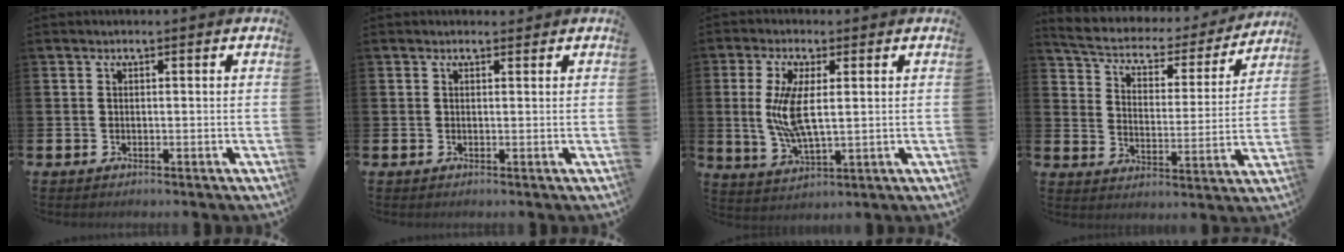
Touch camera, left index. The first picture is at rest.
{"total": 0.7, "force": [0.6, 0.3, 0.0], "torque": [0.010, 0.000, 0.009]}
{"total": 7.4, "force": [1.5, 2.9, 6.7], "torque": [-0.144, 0.001, 0.023]}
{"total": 5.1, "force": [4.6, 1.7, 1.4], "torque": [-0.052, -0.037, 0.070]}